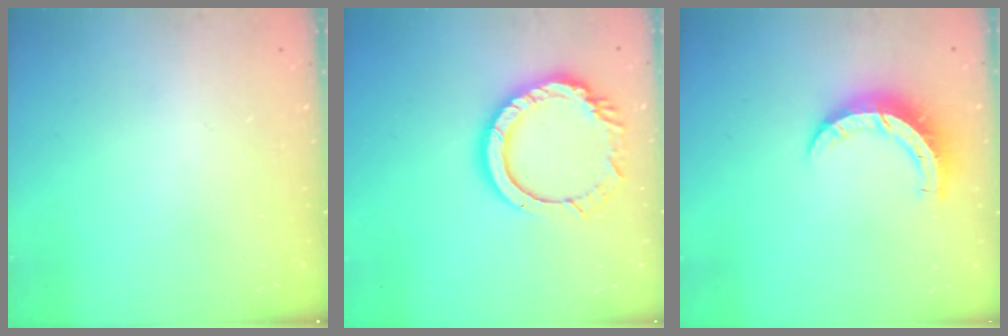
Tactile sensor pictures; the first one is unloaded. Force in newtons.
{"total": 13.2, "press": 13.1, "slide": 1.1}
{"total": 7.7, "press": 7.7, "slide": 0.5}